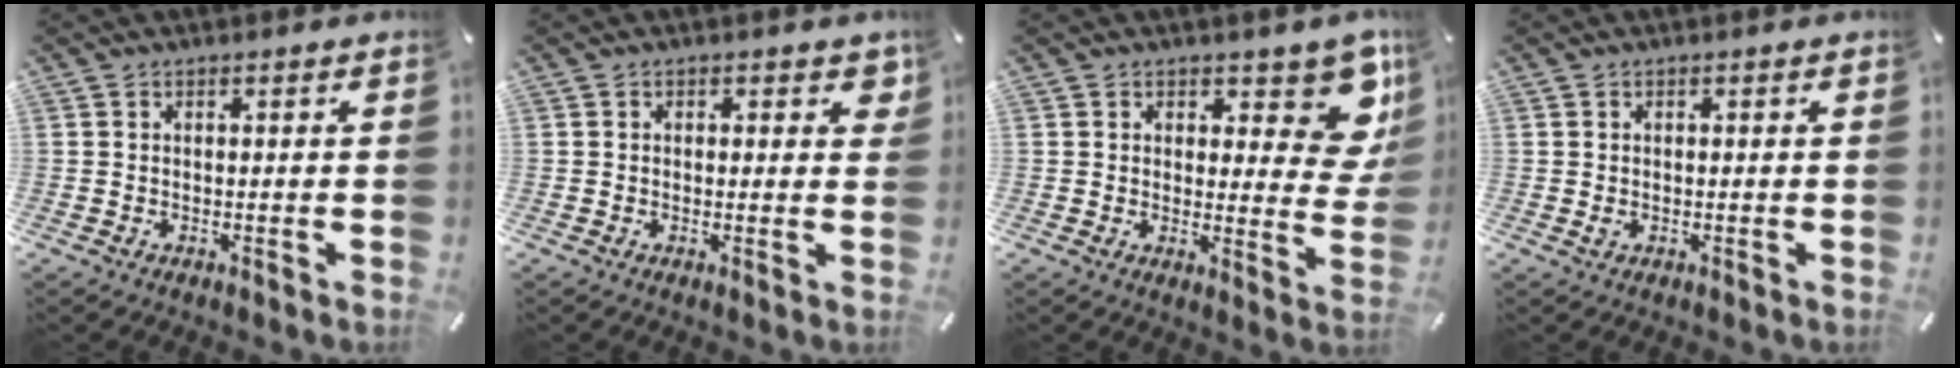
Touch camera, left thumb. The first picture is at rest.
{"total": 2.5, "force": [0.8, 1.6, 1.7], "torque": [-0.005, -0.005, 0.005]}
{"total": 10.8, "force": [6.7, 5.0, 6.8], "torque": [-0.056, -0.054, 0.114]}
{"total": 0.9, "force": [-0.2, 0.7, 0.6], "torque": [-0.011, 0.002, -0.004]}